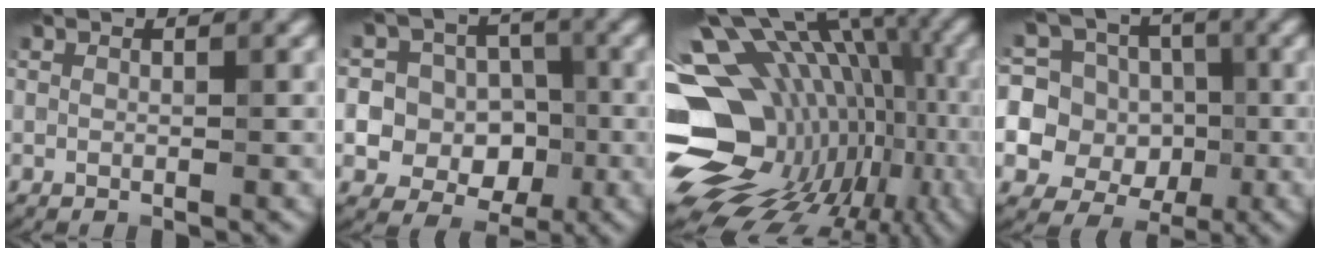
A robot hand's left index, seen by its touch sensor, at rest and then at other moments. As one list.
[{"total": 10.4, "force": [-1.1, 9.9, 3.1], "torque": [-0.080, 0.028, -0.038]}, {"total": 18.8, "force": [-4.3, 13.6, 12.2], "torque": [-0.179, 0.013, -0.039]}, {"total": 12.9, "force": [-0.5, 12.4, 3.4], "torque": [-0.122, 0.021, -0.031]}]